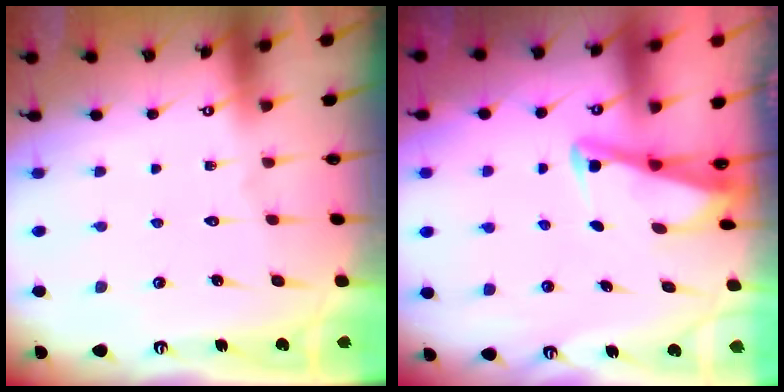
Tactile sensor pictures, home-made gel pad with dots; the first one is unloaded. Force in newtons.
{"total": 2.7, "press": 2.7, "slide": 0.4}